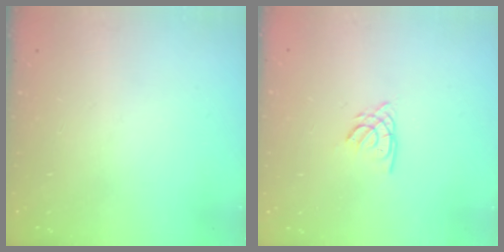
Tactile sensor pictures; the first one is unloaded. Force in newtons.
{"total": 1.8, "press": 1.8, "slide": 0.3}